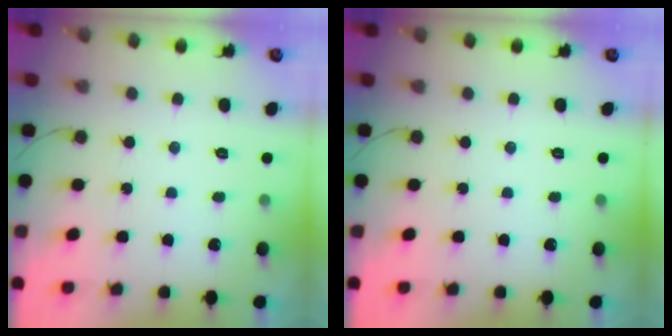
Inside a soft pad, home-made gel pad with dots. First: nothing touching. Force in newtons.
{"total": 0.0}